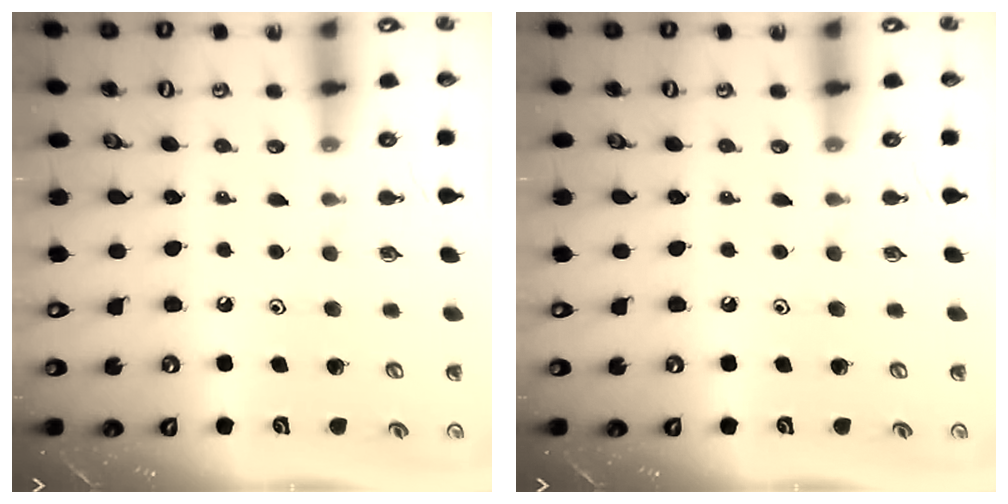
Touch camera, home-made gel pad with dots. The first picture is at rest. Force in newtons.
{"total": 0.0}